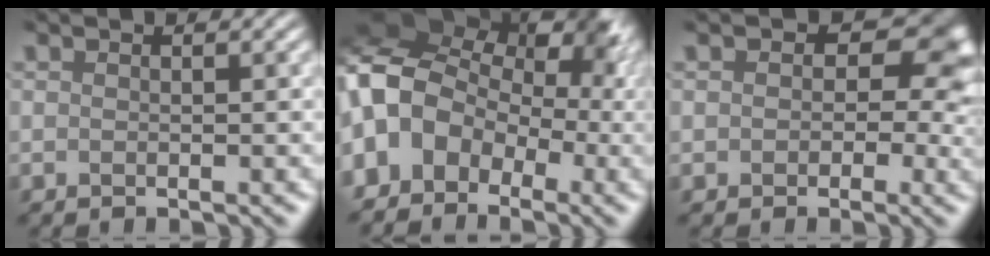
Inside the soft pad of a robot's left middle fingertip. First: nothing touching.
{"total": 9.0, "force": [-0.4, 7.3, 5.2], "torque": [-0.099, -0.006, -0.019]}
{"total": 2.8, "force": [0.3, 2.0, 2.0], "torque": [-0.011, 0.007, -0.005]}